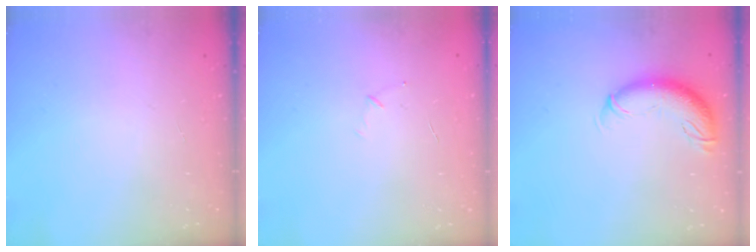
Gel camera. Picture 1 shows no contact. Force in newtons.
{"total": 3.6, "press": 3.5, "slide": 0.9}
{"total": 10.2, "press": 10.0, "slide": 2.3}